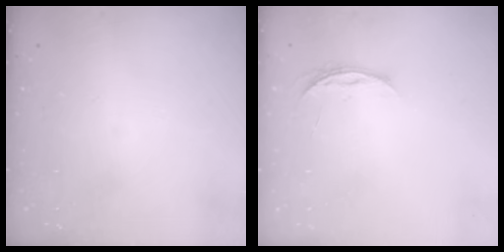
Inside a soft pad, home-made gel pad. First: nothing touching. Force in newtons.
{"total": 3.8, "press": 3.8, "slide": 0.5}